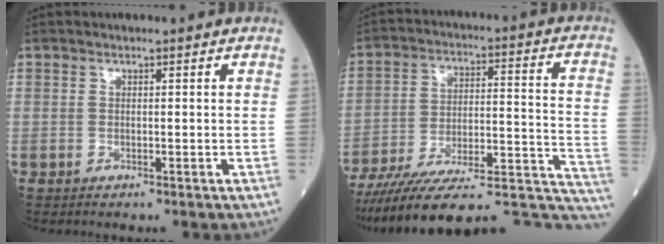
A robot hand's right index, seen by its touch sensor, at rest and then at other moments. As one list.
[{"total": 27.5, "force": [-23.9, 3.8, 13.0], "torque": [-0.124, 0.013, -0.337]}]